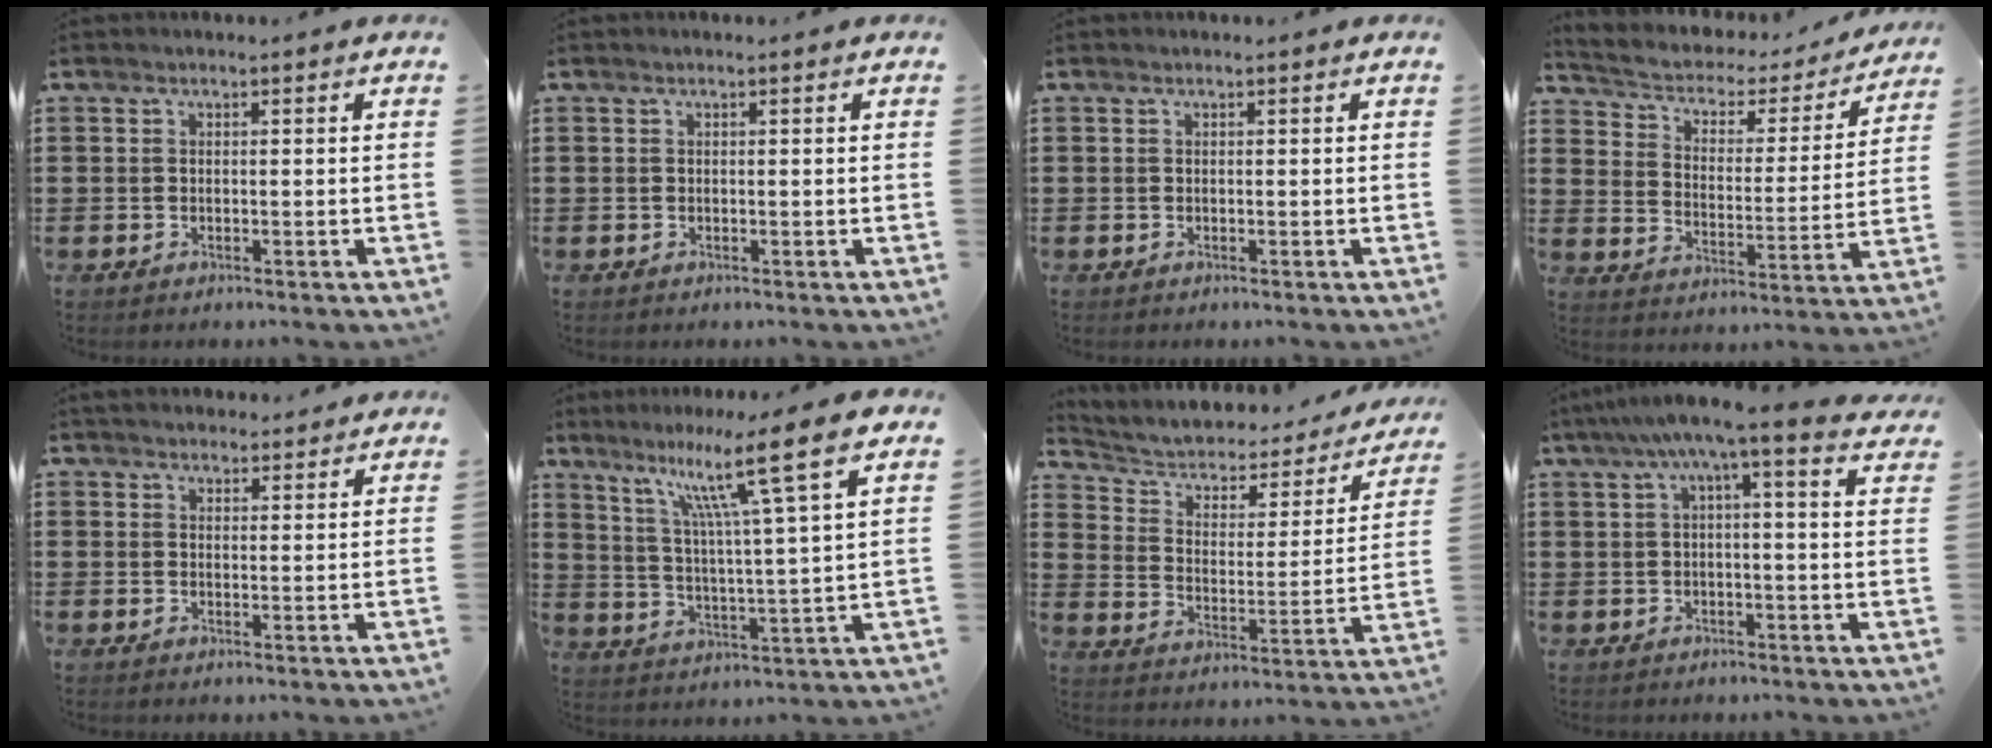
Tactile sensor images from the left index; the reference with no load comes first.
{"total": 0.0}
{"total": 0.0}
{"total": 2.6, "force": [1.9, 1.6, 0.7], "torque": [-0.032, -0.021, 0.022]}
{"total": 2.4, "force": [2.3, 0.7, 0.1], "torque": [-0.007, -0.001, 0.045]}
{"total": 12.3, "force": [8.4, -0.1, 9.0], "torque": [-0.174, -0.039, 0.127]}
{"total": 3.7, "force": [2.5, 2.3, 1.5], "torque": [-0.048, -0.020, 0.033]}
{"total": 5.4, "force": [2.7, 0.4, 4.6], "torque": [-0.089, -0.010, 0.040]}